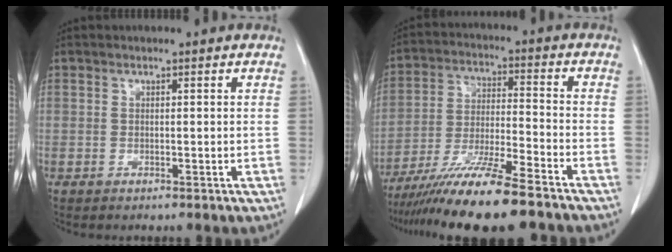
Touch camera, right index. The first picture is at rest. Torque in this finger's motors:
{"motor_torque": [1.08, -1.05, 1.01, 0.21]}